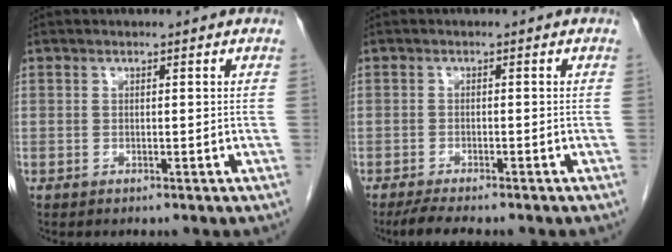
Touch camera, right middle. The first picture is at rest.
{"total": 4.3, "force": [-3.5, 0.6, 2.3], "torque": [-0.042, -0.010, -0.054]}